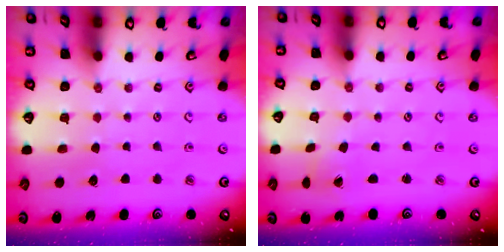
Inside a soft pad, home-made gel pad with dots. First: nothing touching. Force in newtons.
{"total": 0.0}